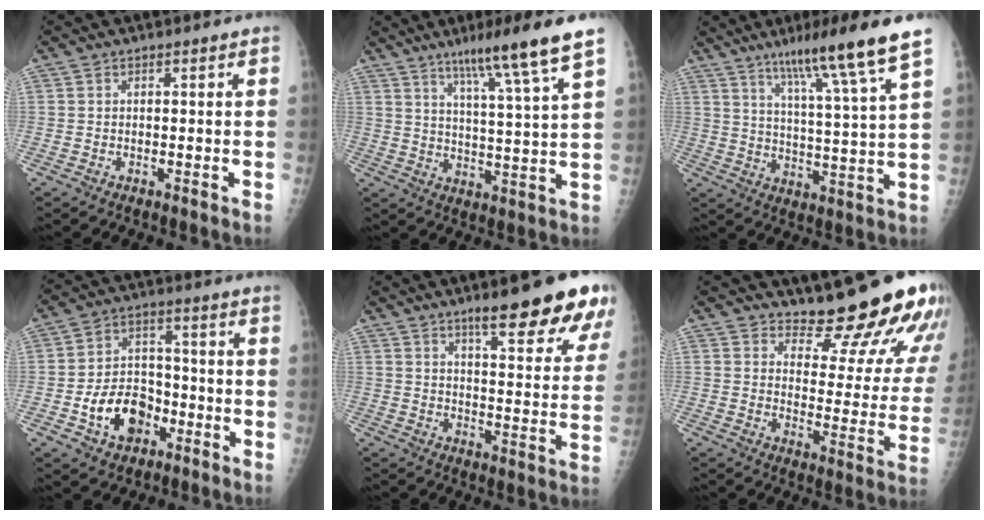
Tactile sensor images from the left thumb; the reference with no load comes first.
{"total": 13.5, "force": [8.8, -0.3, 10.3], "torque": [-0.157, -0.040, 0.135]}
{"total": 15.4, "force": [10.2, 0.2, 11.5], "torque": [-0.170, -0.047, 0.155]}
{"total": 11.4, "force": [-4.5, 8.1, 6.5], "torque": [-0.080, 0.034, -0.076]}
{"total": 18.4, "force": [12.4, 3.5, 13.2], "torque": [-0.144, -0.059, 0.167]}
{"total": 17.5, "force": [15.4, 4.2, 7.0], "torque": [-0.046, -0.152, 0.194]}